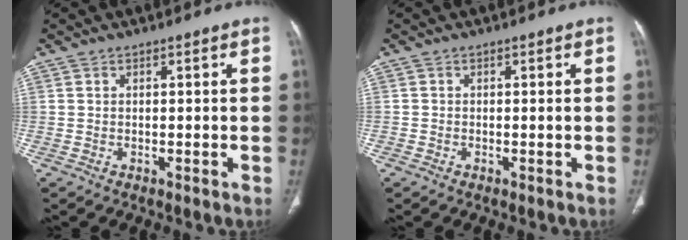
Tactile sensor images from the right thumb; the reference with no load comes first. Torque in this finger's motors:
{"motor_torque": [2.42, 2.38, 0.29, -0.12, 0.07]}